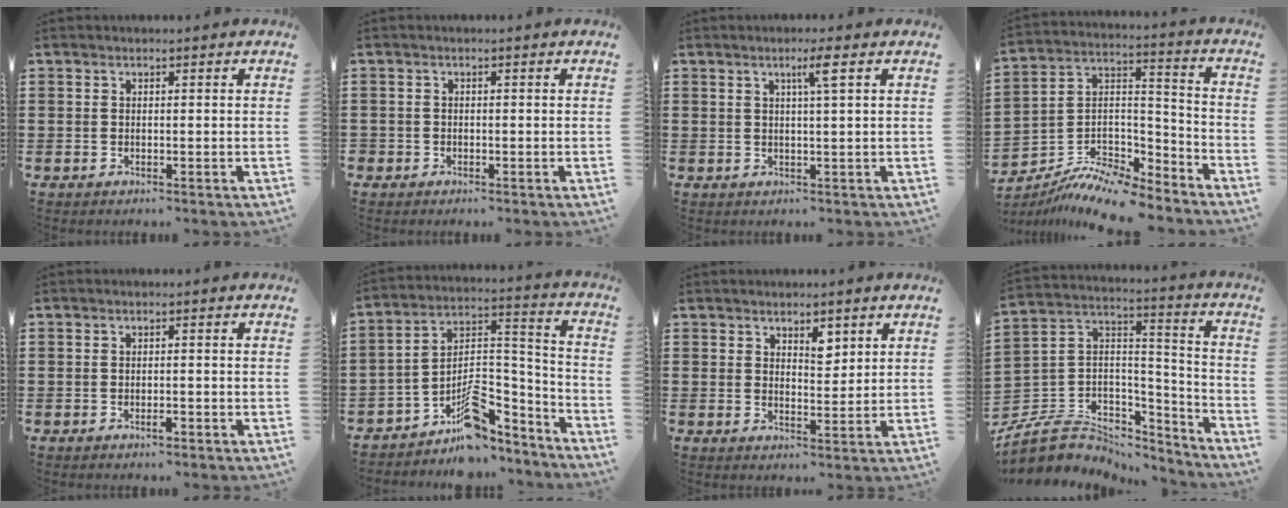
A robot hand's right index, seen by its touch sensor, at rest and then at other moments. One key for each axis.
{"total": 1.0, "fx": -0.6, "fy": 0.7, "fz": 0.1, "tx": -0.003, "ty": 0.002, "tz": -0.015}
{"total": 3.0, "fx": 1.3, "fy": -0.3, "fz": 2.6, "tx": -0.046, "ty": -0.008, "tz": 0.017}
{"total": 11.3, "fx": -9.5, "fy": 1.5, "fz": 6.0, "tx": -0.108, "ty": 0.017, "tz": -0.189}
{"total": 1.0, "fx": -0.6, "fy": 0.3, "fz": 0.8, "tx": -0.017, "ty": -0.005, "tz": -0.010}
{"total": 9.5, "fx": -6.6, "fy": 4.8, "fz": 4.9, "tx": -0.069, "ty": 0.015, "tz": -0.117}
{"total": 3.5, "fx": 2.6, "fy": 1.7, "fz": 1.7, "tx": -0.015, "ty": -0.002, "tz": 0.041}
{"total": 6.7, "fx": -4.4, "fy": 4.9, "fz": 1.3, "tx": -0.050, "ty": -0.001, "tz": -0.083}